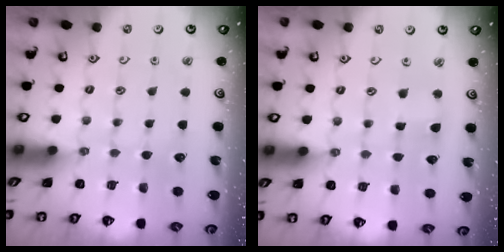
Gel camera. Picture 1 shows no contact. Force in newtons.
{"total": 3.1, "press": 3.1, "slide": 0.3}